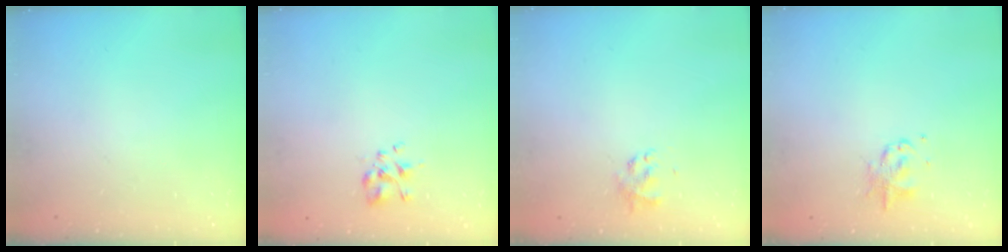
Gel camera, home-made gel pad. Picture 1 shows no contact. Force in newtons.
{"total": 1.9, "press": 1.7, "slide": 0.7}
{"total": 1.7, "press": 1.6, "slide": 0.5}
{"total": 2.9, "press": 2.8, "slide": 0.4}